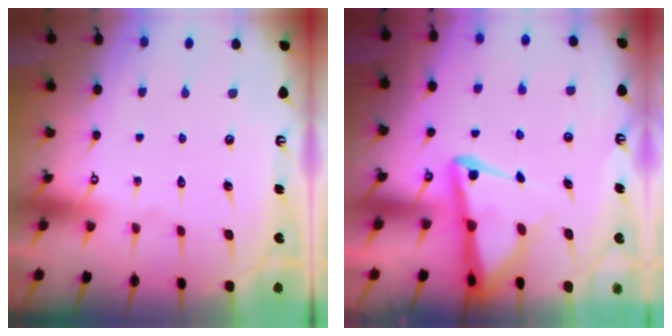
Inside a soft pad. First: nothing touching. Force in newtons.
{"total": 6.2, "press": 6.2, "slide": 0.7}